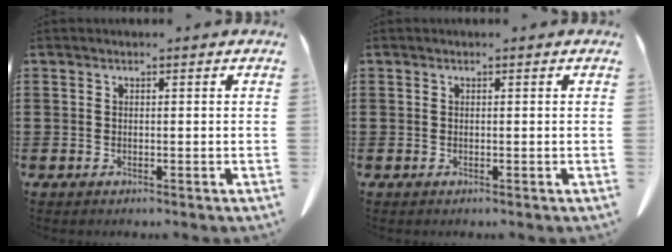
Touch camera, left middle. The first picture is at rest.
{"total": 0.0}